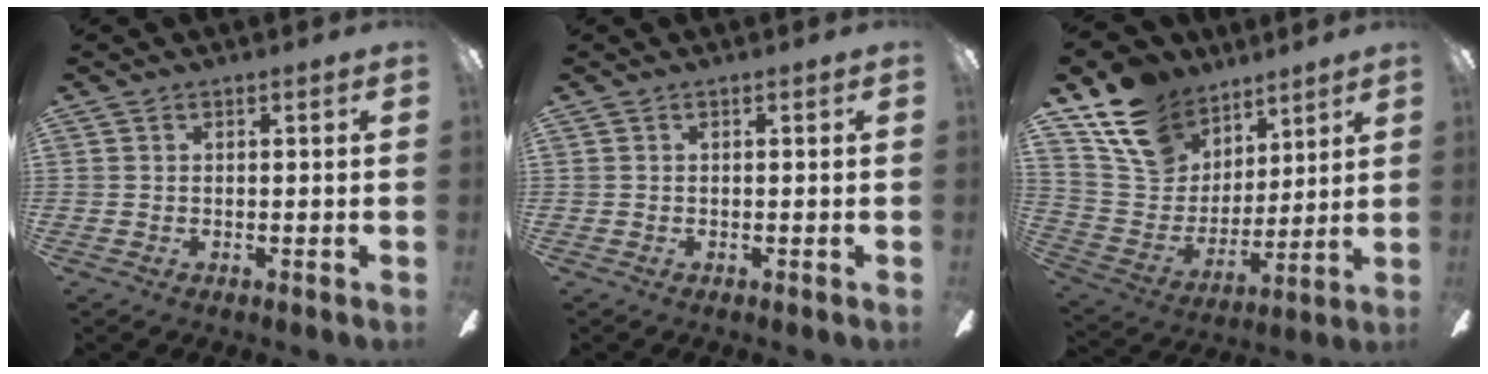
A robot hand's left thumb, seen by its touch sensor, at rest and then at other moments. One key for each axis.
{"total": 0.0}
{"total": 17.3, "fx": 11.6, "fy": 11.6, "fz": 5.4, "tx": -0.115, "ty": -0.066, "tz": 0.225}